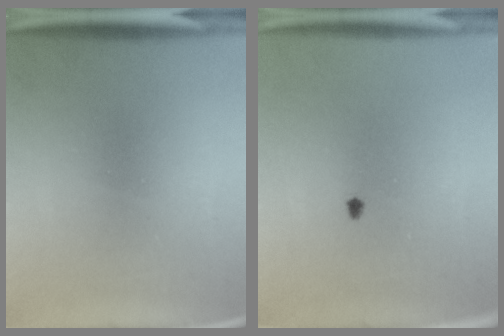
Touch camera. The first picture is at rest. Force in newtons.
{"total": 0.7}